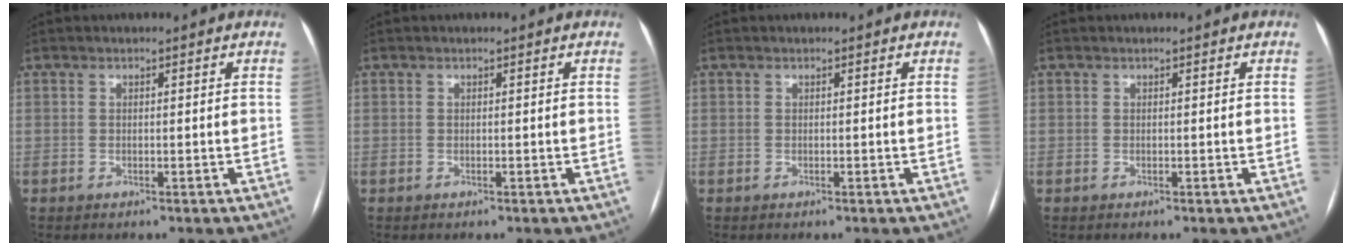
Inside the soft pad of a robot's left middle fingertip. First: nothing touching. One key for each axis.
{"total": 0.0}
{"total": 0.0}
{"total": 0.0}